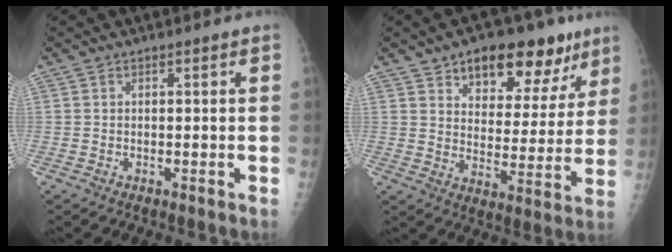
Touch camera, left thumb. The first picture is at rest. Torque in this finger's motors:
{"motor_torque": [-0.09, 0.38, -0.19, -0.24, 0.04]}